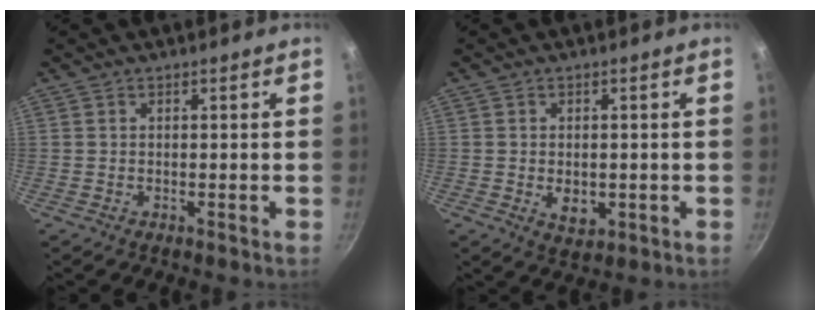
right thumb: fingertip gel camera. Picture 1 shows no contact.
{"total": 4.3, "force": [-0.7, 3.0, 3.0], "torque": [-0.038, -0.006, -0.003]}